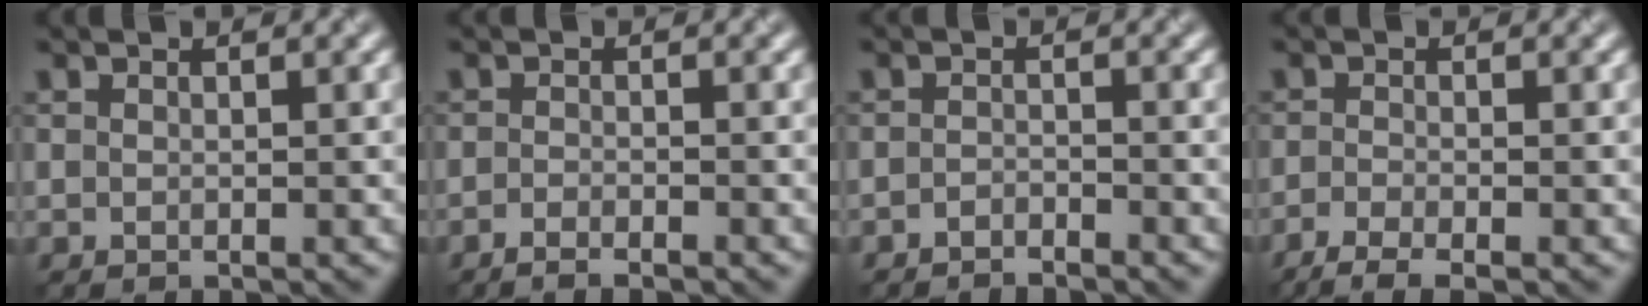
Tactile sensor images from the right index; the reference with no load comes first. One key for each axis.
{"total": 2.0, "fx": -1.7, "fy": 0.2, "fz": 1.1, "tx": -0.026, "ty": 0.005, "tz": -0.030}
{"total": 1.4, "fx": -1.3, "fy": -0.2, "fz": -0.4, "tx": 0.000, "ty": 0.001, "tz": -0.024}
{"total": 3.7, "fx": -2.9, "fy": 0.6, "fz": 2.3, "tx": -0.047, "ty": -0.004, "tz": -0.054}